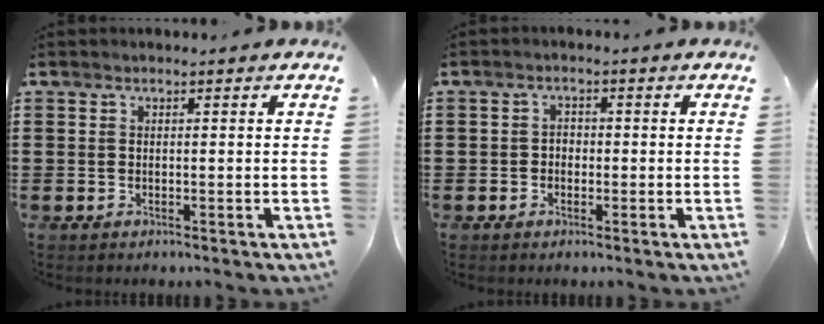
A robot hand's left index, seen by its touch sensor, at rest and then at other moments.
{"total": 1.4, "force": [-0.5, 1.1, 0.6], "torque": [-0.015, 0.003, -0.013]}